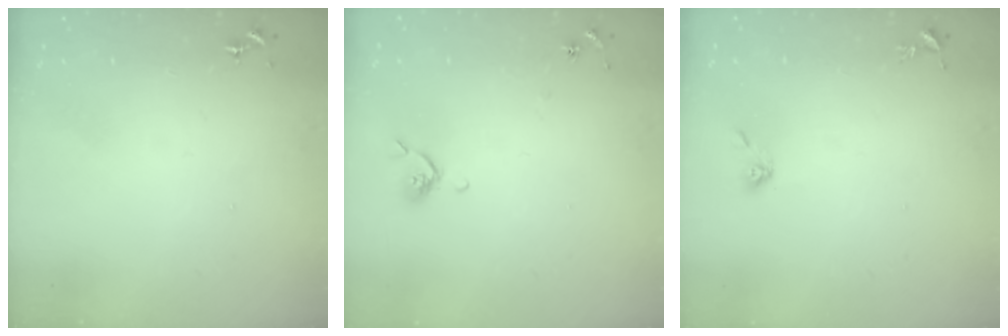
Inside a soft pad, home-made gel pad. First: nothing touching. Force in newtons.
{"total": 5.3, "press": 5.1, "slide": 1.1}
{"total": 4.2, "press": 3.8, "slide": 1.9}